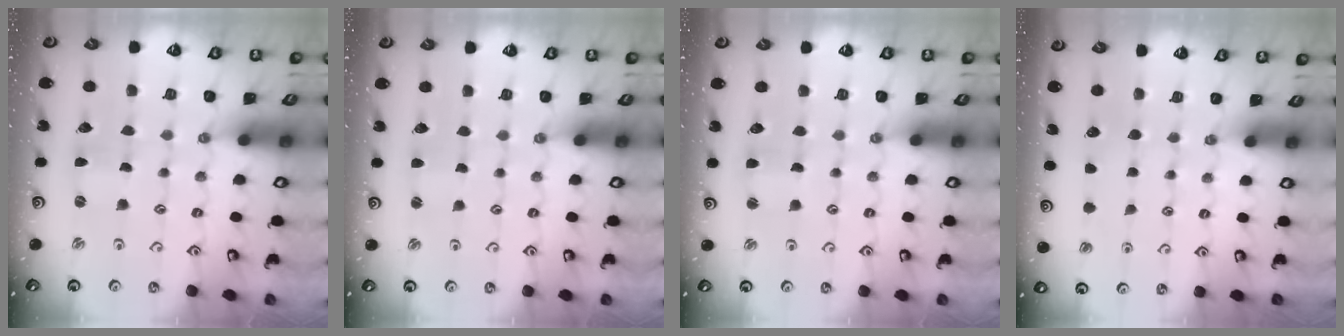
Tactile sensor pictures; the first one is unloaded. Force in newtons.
{"total": 1.4, "press": 1.4, "slide": 0.3}
{"total": 2.3, "press": 2.3, "slide": 0.5}
{"total": 0.0}